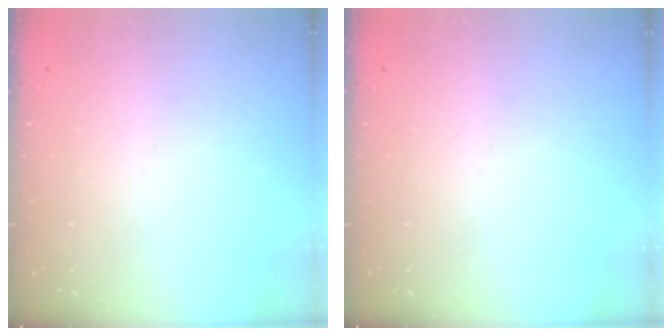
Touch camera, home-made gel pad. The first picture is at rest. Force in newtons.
{"total": 0.0}